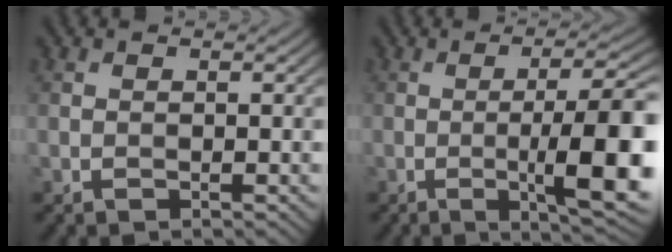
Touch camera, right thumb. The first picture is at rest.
{"total": 12.0, "force": [-2.2, 2.3, 11.5], "torque": [-0.157, 0.012, -0.032]}